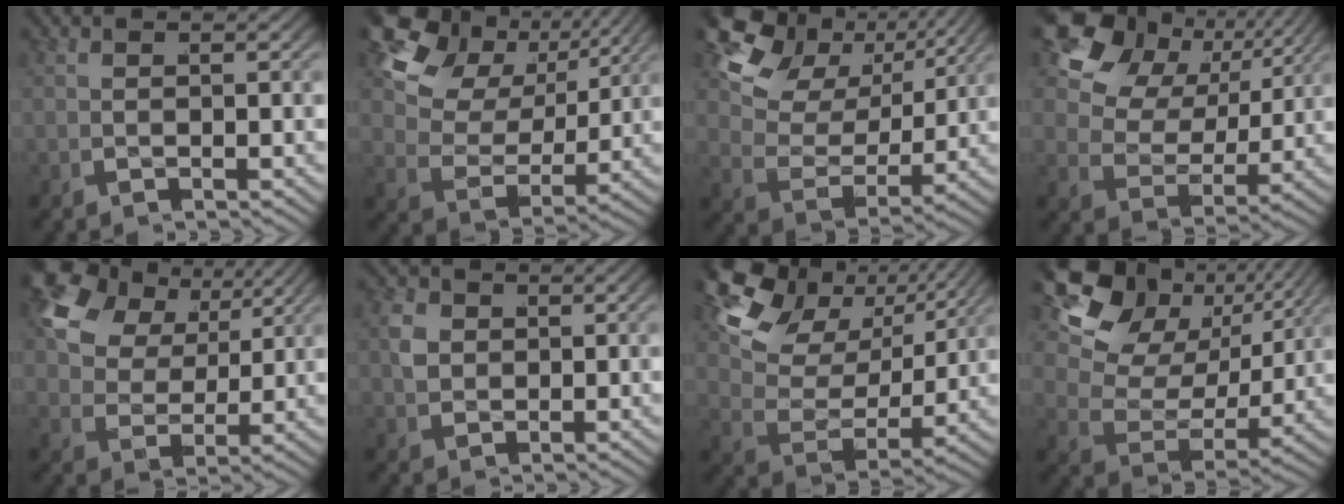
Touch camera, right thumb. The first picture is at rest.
{"total": 10.9, "force": [3.8, 7.7, 6.7], "torque": [-0.136, 0.004, 0.042]}
{"total": 10.1, "force": [4.1, 6.6, 6.4], "torque": [-0.124, 0.005, 0.050]}
{"total": 11.1, "force": [3.8, 8.0, 6.8], "torque": [-0.133, -0.002, 0.047]}
{"total": 8.5, "force": [3.0, 6.3, 4.7], "torque": [-0.115, -0.001, 0.043]}
{"total": 2.5, "force": [0.2, 2.2, 1.2], "torque": [-0.038, -0.017, 0.013]}
{"total": 9.8, "force": [4.2, 6.1, 6.5], "torque": [-0.129, -0.001, 0.057]}
{"total": 11.6, "force": [4.2, 7.5, 7.8], "torque": [-0.150, -0.001, 0.054]}